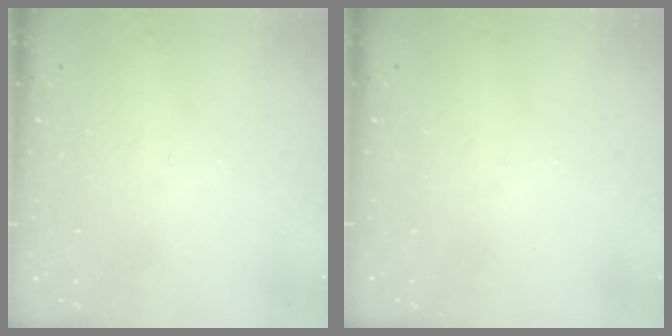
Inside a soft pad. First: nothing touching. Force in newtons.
{"total": 0.0}